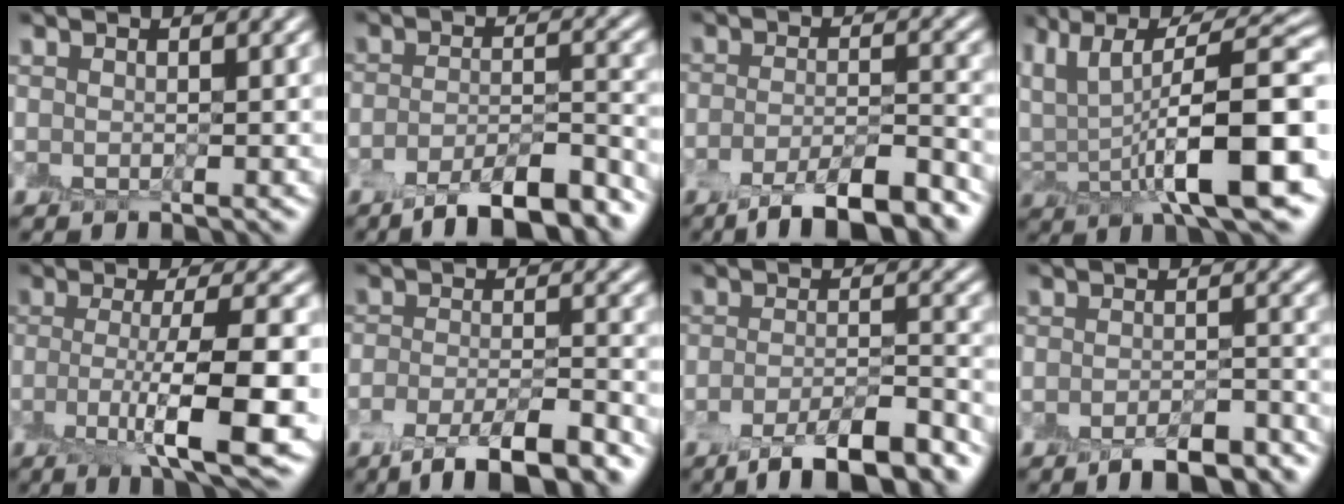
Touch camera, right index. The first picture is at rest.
{"total": 7.6, "force": [-5.9, 1.9, 4.5], "torque": [-0.065, -0.002, -0.095]}
{"total": 6.7, "force": [-5.0, 1.5, 4.2], "torque": [-0.063, -0.002, -0.084]}
{"total": 12.6, "force": [-0.2, 4.4, 11.8], "torque": [-0.180, 0.016, -0.007]}
{"total": 8.5, "force": [-2.6, 1.8, 7.9], "torque": [-0.120, -0.007, -0.046]}
{"total": 6.5, "force": [-5.0, 1.5, 3.8], "torque": [-0.062, -0.004, -0.089]}
{"total": 7.3, "force": [-5.5, 1.7, 4.4], "torque": [-0.066, -0.002, -0.092]}
{"total": 5.2, "force": [-4.3, 1.4, 2.7], "torque": [-0.040, -0.005, -0.062]}